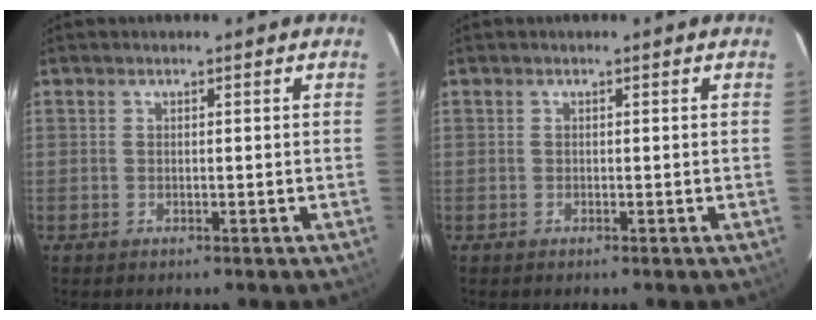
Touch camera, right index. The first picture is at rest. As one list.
[{"total": 0.0}]